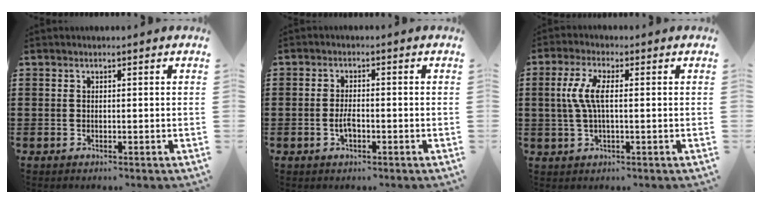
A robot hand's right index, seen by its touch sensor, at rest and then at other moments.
{"total": 2.8, "force": [-0.8, 1.1, 2.5], "torque": [-0.054, 0.000, -0.017]}
{"total": 5.5, "force": [0.1, 1.9, 5.2], "torque": [-0.124, -0.004, -0.009]}